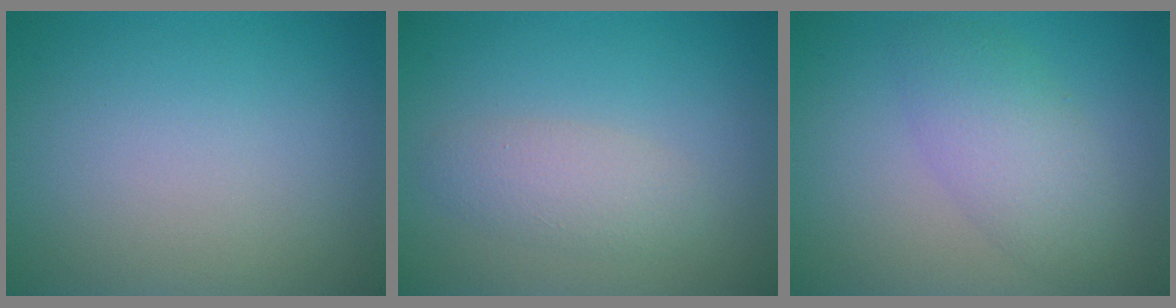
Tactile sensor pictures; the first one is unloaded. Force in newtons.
{"total": 2.5, "press": 2.5, "slide": 0.1}
{"total": 3.0, "press": 3.0, "slide": 0.1}